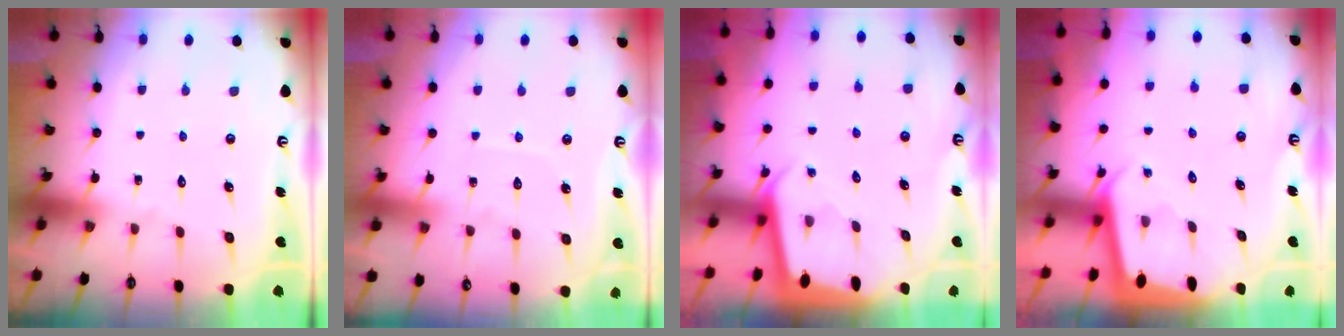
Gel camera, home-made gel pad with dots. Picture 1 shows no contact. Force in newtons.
{"total": 3.0, "press": 2.9, "slide": 0.4}
{"total": 1.8, "press": 1.7, "slide": 0.1}
{"total": 1.9, "press": 1.9, "slide": 0.1}